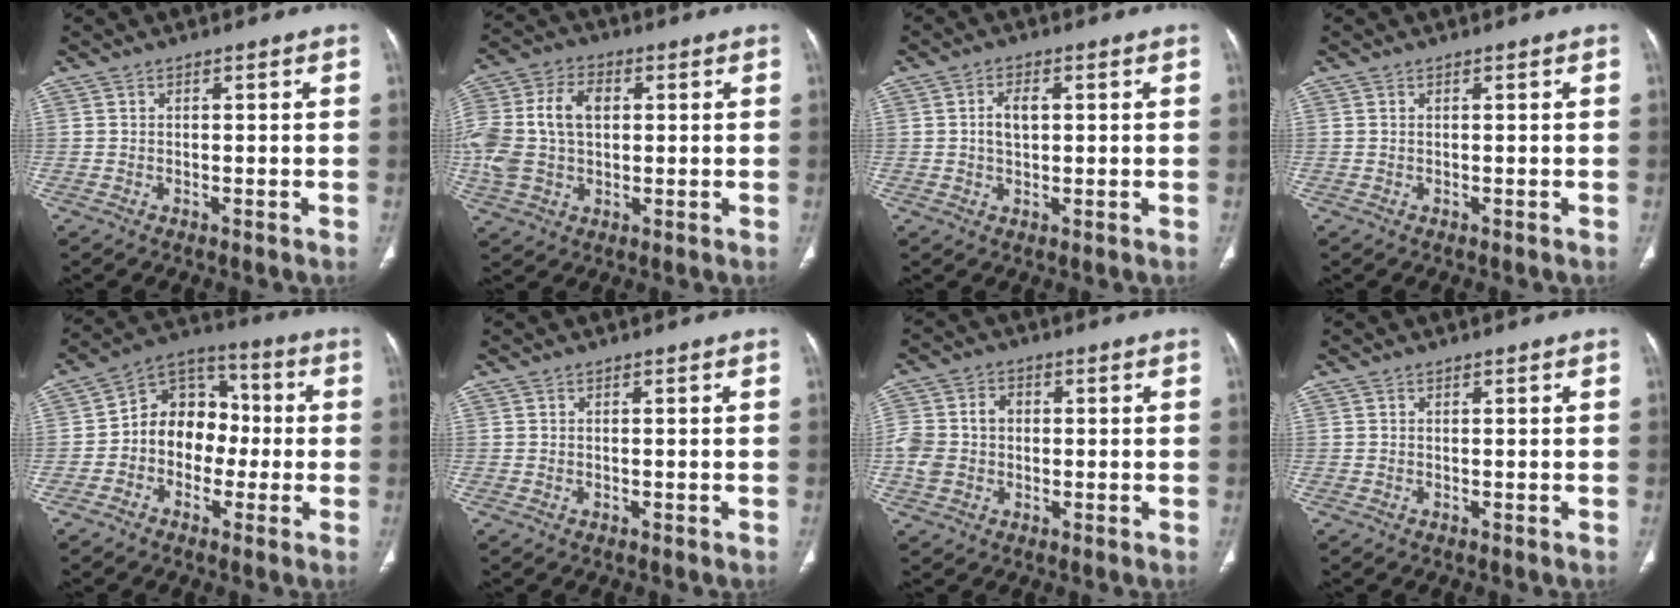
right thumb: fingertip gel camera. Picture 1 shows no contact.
{"total": 16.1, "force": [1.3, 11.1, 11.6], "torque": [-0.263, 0.019, 0.024]}
{"total": 4.0, "force": [0.6, 2.3, 3.2], "torque": [-0.058, 0.003, 0.010]}
{"total": 0.0}
{"total": 11.8, "force": [-1.4, 9.6, 6.7], "torque": [-0.061, 0.043, -0.040]}
{"total": 0.0}
{"total": 7.8, "force": [-0.3, 6.4, 4.4], "torque": [-0.086, 0.019, -0.009]}
{"total": 0.0}